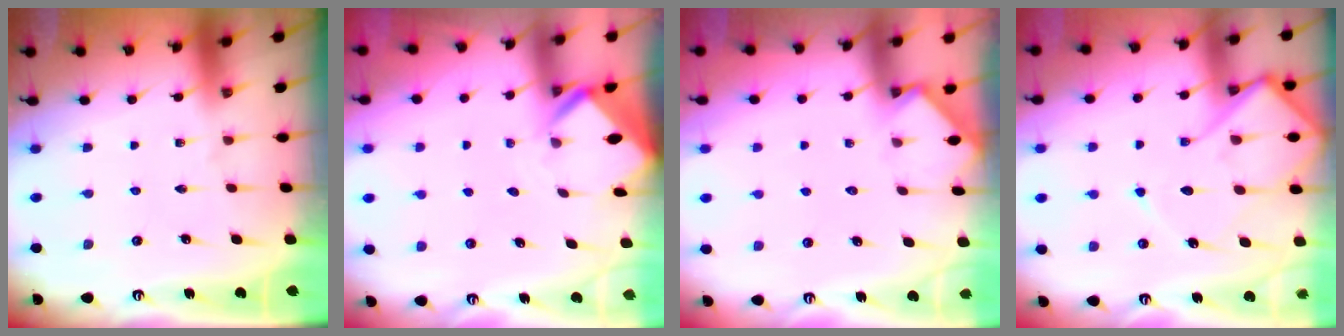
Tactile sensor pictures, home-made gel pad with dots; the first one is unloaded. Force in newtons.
{"total": 2.7, "press": 2.7, "slide": 0.2}
{"total": 2.6, "press": 2.5, "slide": 0.3}
{"total": 12.9, "press": 12.9, "slide": 1.1}